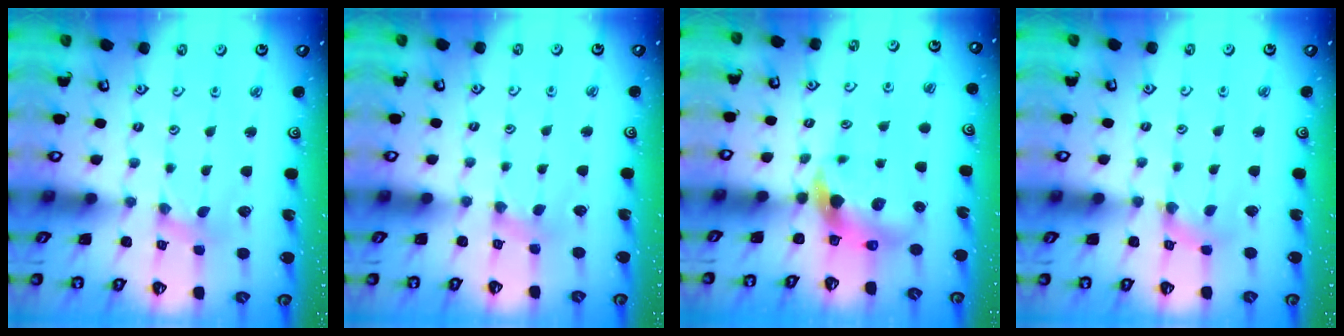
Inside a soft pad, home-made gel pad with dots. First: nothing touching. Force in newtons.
{"total": 2.2, "press": 2.2, "slide": 0.5}
{"total": 8.3, "press": 8.2, "slide": 1.3}
{"total": 2.0, "press": 2.0, "slide": 0.4}